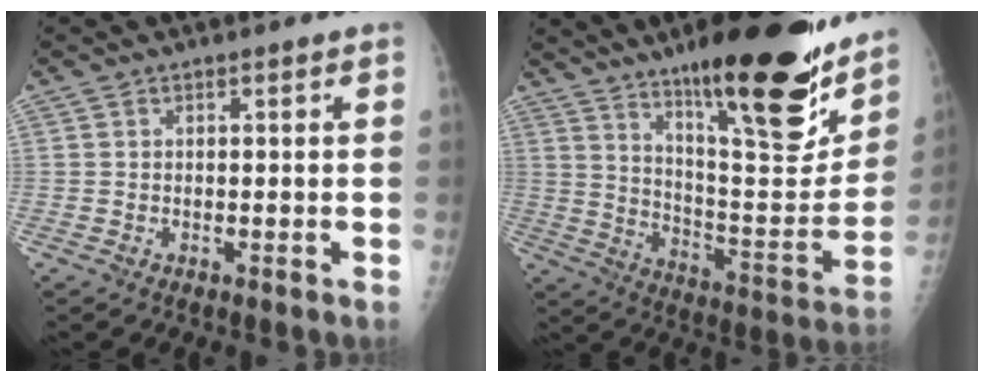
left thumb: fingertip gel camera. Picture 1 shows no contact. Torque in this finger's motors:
{"motor_torque": [1.06, -0.31, 1.51, -1.26, 0.15]}